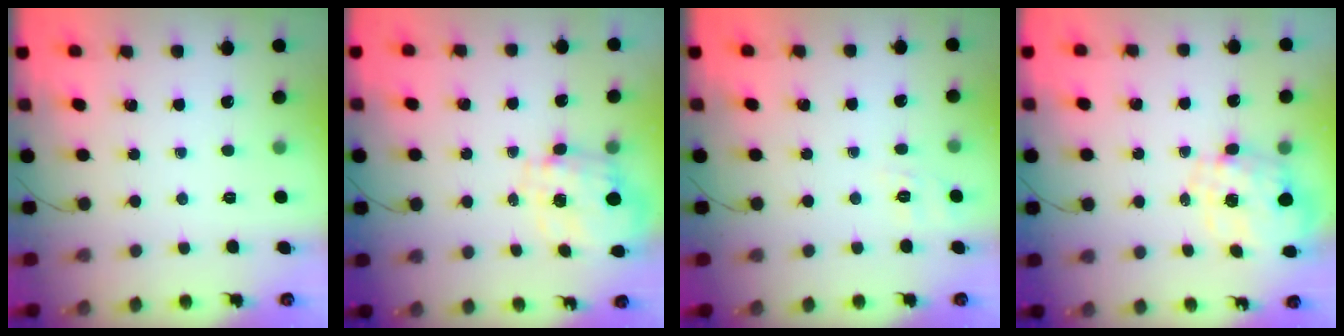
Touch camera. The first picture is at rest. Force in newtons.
{"total": 2.9, "press": 2.7, "slide": 1.1}
{"total": 2.0, "press": 0.5, "slide": 1.9}
{"total": 2.3, "press": 2.1, "slide": 1.1}